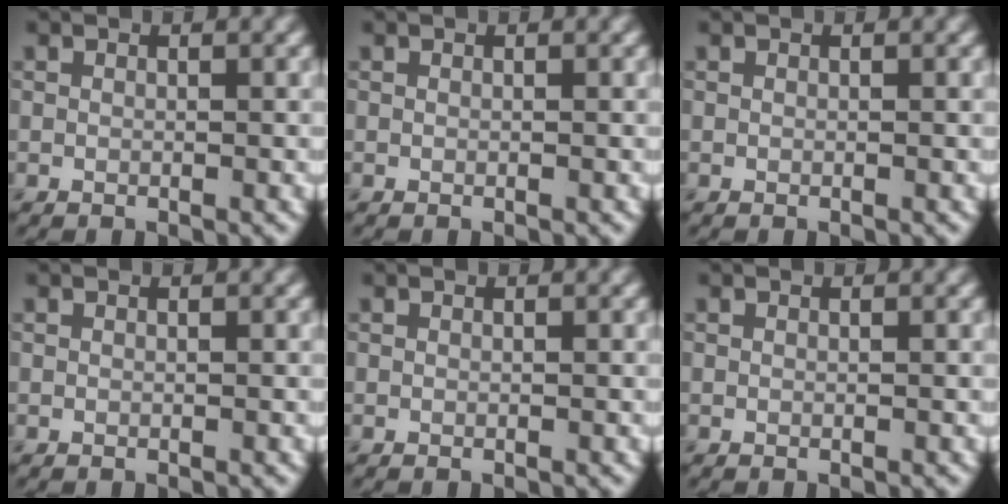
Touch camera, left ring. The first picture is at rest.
{"total": 0.0}
{"total": 0.0}
{"total": 0.0}
{"total": 0.0}
{"total": 0.0}